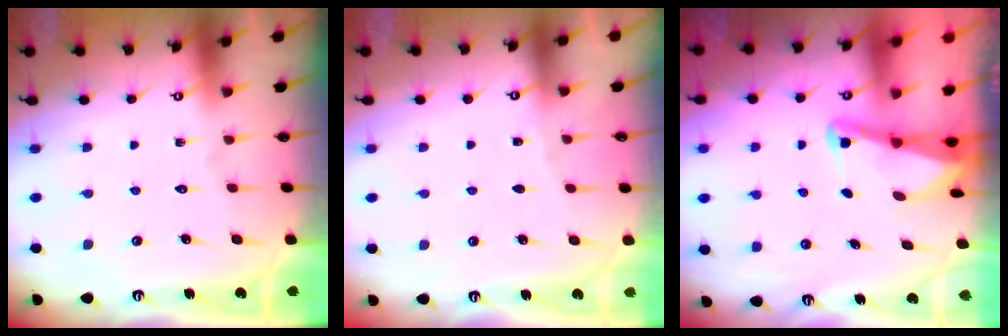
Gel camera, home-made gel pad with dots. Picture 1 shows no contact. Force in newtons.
{"total": 2.1, "press": 2.1, "slide": 0.4}
{"total": 2.1, "press": 2.1, "slide": 0.3}